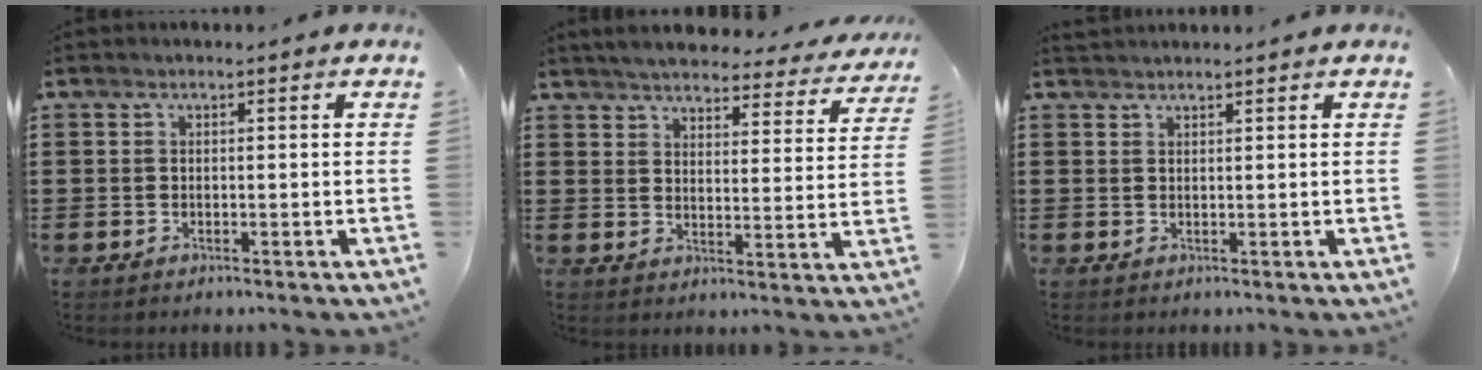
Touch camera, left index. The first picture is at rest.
{"total": 4.5, "force": [4.4, 0.0, 1.1], "torque": [-0.043, -0.028, 0.073]}
{"total": 1.0, "force": [1.0, 0.2, 0.0], "torque": [-0.002, 0.001, 0.020]}